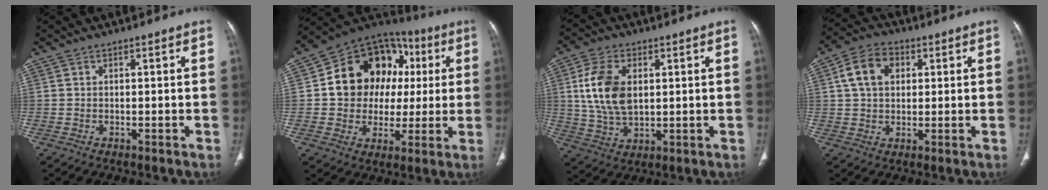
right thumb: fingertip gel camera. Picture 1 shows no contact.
{"total": 20.2, "force": [3.6, 16.0, 11.9], "torque": [-0.127, 0.039, 0.059]}
{"total": 11.8, "force": [2.3, 7.2, 9.1], "torque": [-0.176, -0.005, 0.048]}
{"total": 8.6, "force": [2.2, 6.3, 5.4], "torque": [-0.084, 0.011, 0.034]}